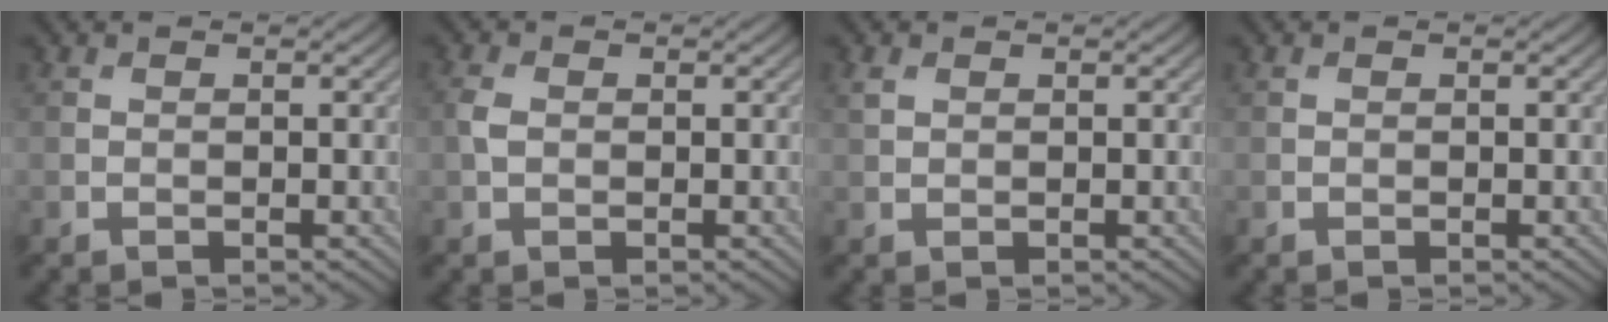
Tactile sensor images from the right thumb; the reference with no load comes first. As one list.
[{"total": 1.7, "force": [0.0, 1.3, 1.2], "torque": [-0.031, 0.002, -0.001]}, {"total": 1.4, "force": [0.7, 1.0, 0.8], "torque": [-0.020, 0.002, 0.015]}, {"total": 0.0}]